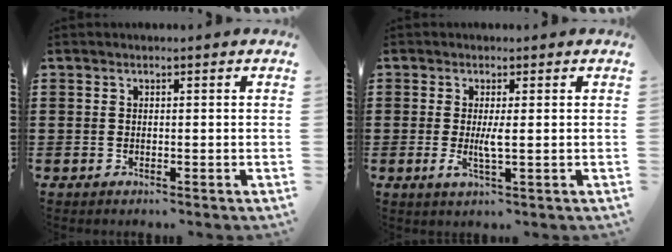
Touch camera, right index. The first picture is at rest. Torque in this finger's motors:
{"motor_torque": [1.09, -0.07, 0.38, 0.14]}